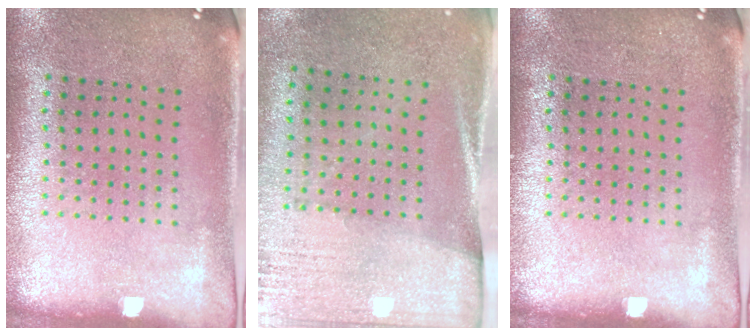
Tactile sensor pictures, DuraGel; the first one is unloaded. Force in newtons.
{"total": 2.7, "press": 2.3, "slide": 1.4}
{"total": 0.0}